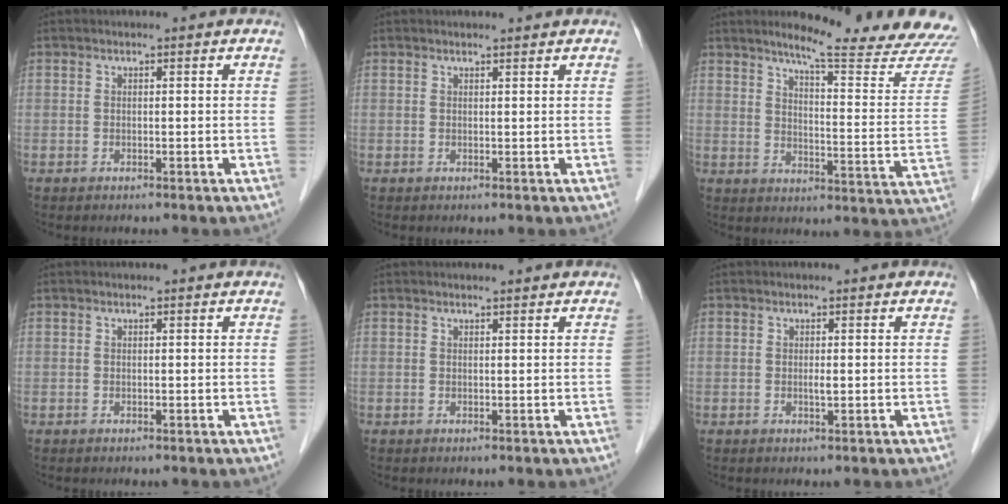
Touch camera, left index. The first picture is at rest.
{"total": 1.0, "force": [1.0, -0.1, 0.1], "torque": [-0.007, -0.001, 0.013]}
{"total": 18.8, "force": [17.2, -0.6, 7.6], "torque": [-0.104, -0.100, 0.204]}
{"total": 0.0}
{"total": 0.8, "force": [0.7, -0.1, 0.1], "torque": [-0.007, -0.001, 0.010]}
{"total": 0.7, "force": [-0.4, 0.0, 0.6], "torque": [-0.015, -0.008, -0.008]}